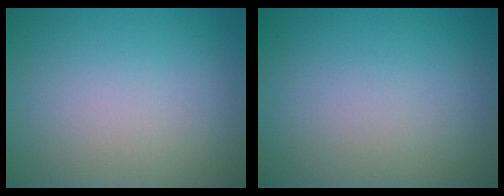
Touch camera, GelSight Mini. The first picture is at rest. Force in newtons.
{"total": 0.0}